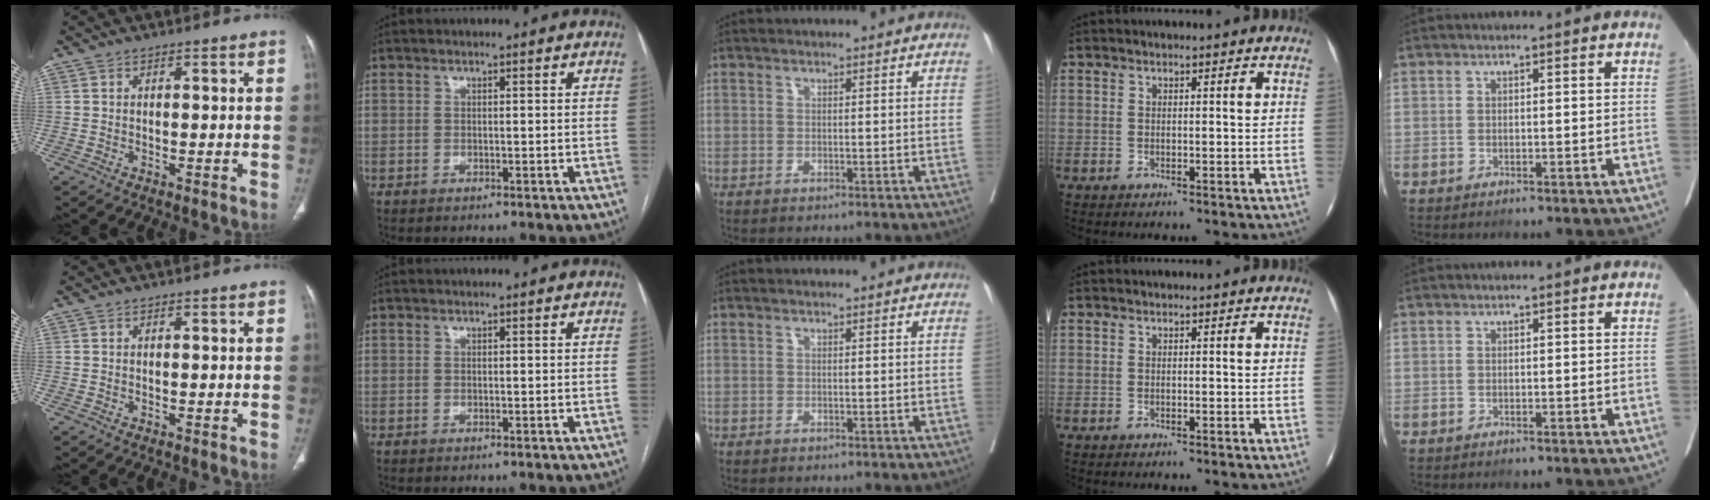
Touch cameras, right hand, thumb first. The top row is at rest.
{}